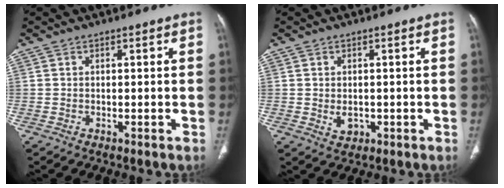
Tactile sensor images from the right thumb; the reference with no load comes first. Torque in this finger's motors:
{"motor_torque": [-0.66, -0.19, -0.26, 0.26, 0.09]}